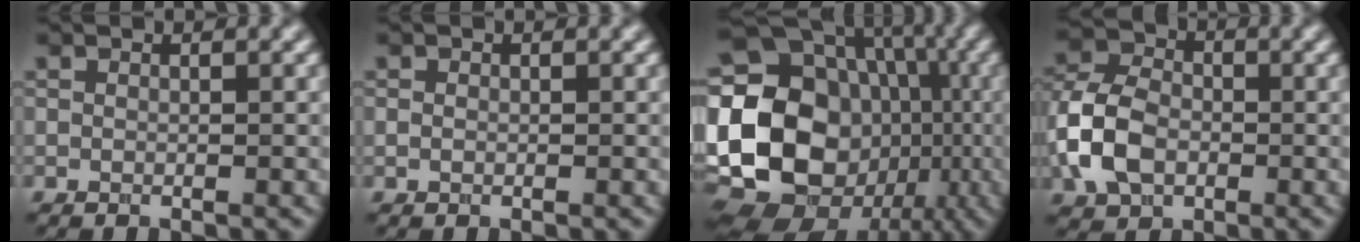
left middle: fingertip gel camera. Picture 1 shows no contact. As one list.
[{"total": 0.5, "force": [0.0, 0.4, 0.3], "torque": [-0.004, -0.002, -0.001]}, {"total": 24.4, "force": [-2.5, 21.1, 12.0], "torque": [-0.235, 0.008, -0.083]}, {"total": 6.7, "force": [-1.7, 4.8, 4.3], "torque": [-0.096, 0.007, -0.046]}]